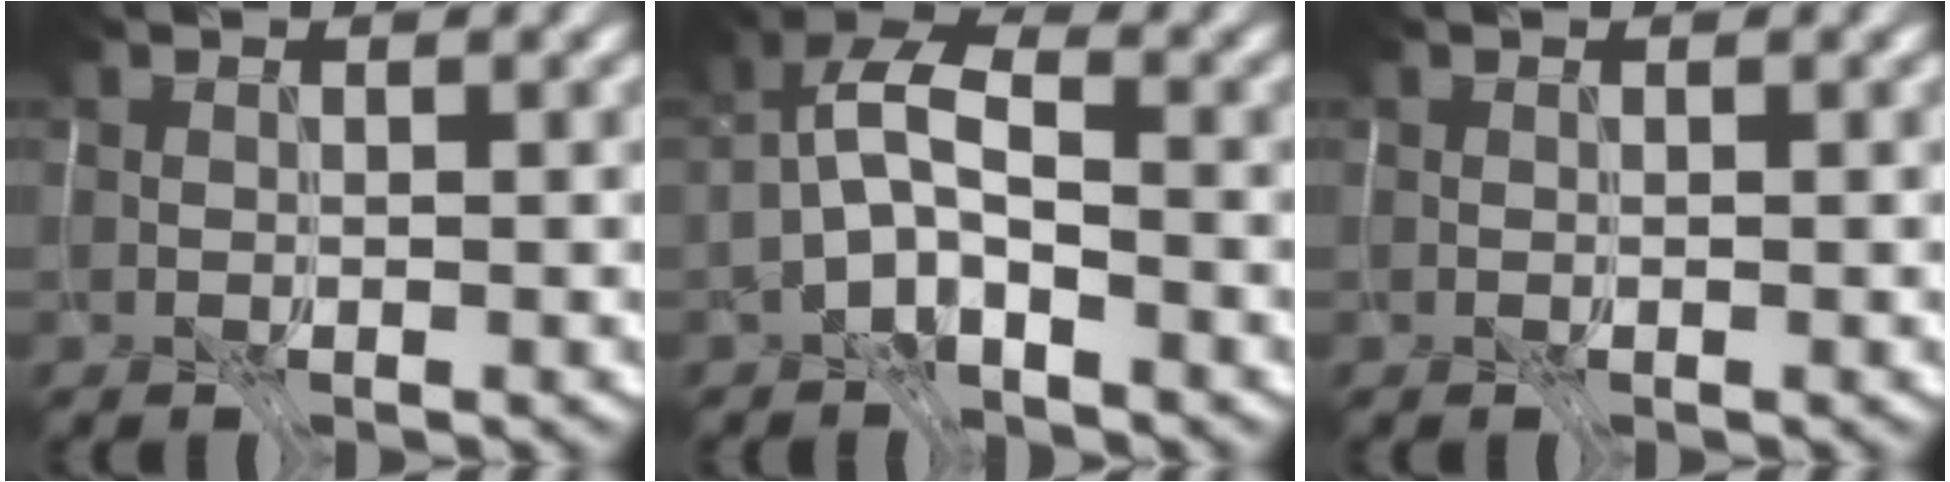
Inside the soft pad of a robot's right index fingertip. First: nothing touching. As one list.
[{"total": 4.8, "force": [-4.4, -1.8, 0.4], "torque": [0.008, -0.002, -0.074]}, {"total": 0.0}]